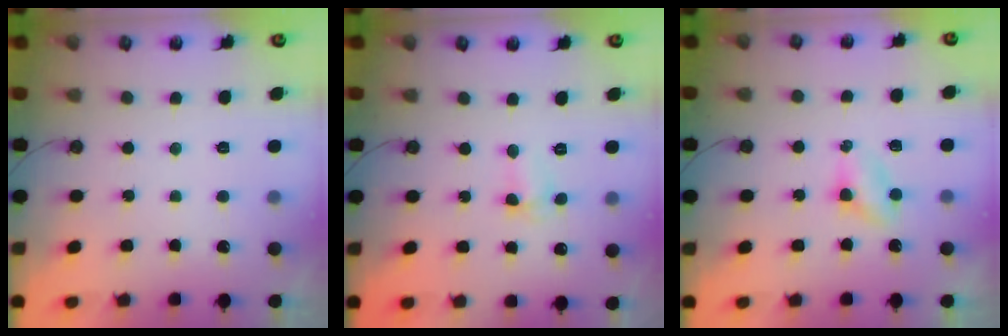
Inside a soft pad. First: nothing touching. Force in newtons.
{"total": 1.7, "press": 1.6, "slide": 0.6}
{"total": 2.9, "press": 2.9, "slide": 0.3}